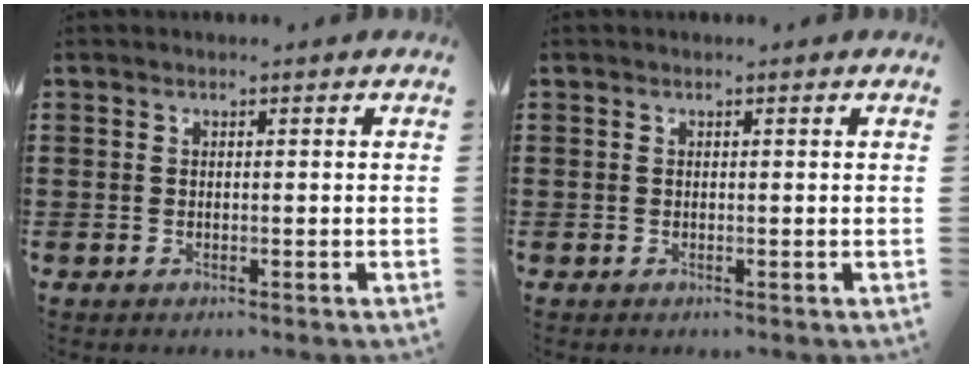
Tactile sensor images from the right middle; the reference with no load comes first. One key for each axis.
{"total": 0.0}